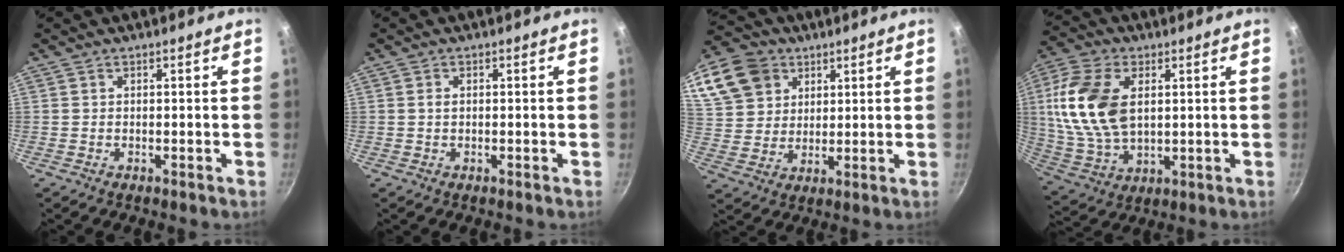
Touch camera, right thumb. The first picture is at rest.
{"total": 1.0, "force": [0.0, 0.7, 0.7], "torque": [-0.011, 0.003, 0.000]}
{"total": 18.1, "force": [8.8, 13.9, 7.5], "torque": [-0.167, 0.008, 0.168]}
{"total": 16.7, "force": [3.2, 10.1, 12.9], "torque": [-0.243, -0.008, 0.064]}